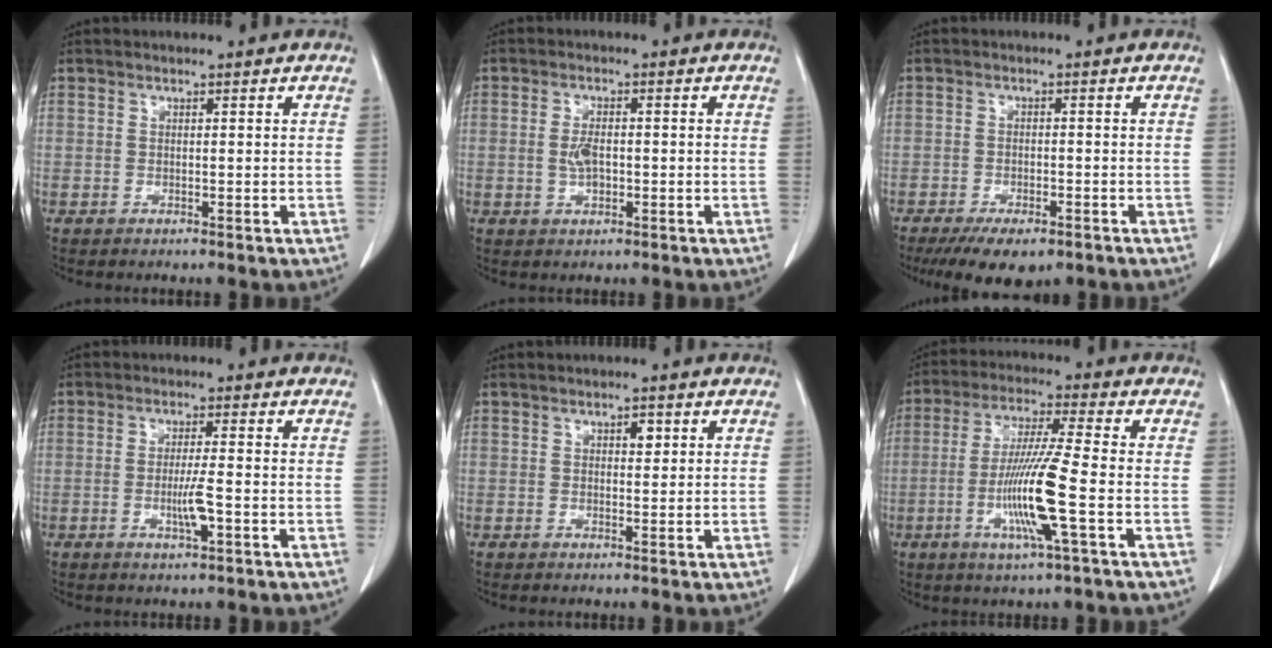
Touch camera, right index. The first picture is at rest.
{"total": 3.2, "force": [-0.4, 1.3, 2.8], "torque": [-0.058, 0.001, -0.007]}
{"total": 8.2, "force": [-5.8, 3.1, 4.8], "torque": [-0.069, -0.009, -0.085]}
{"total": 3.9, "force": [-1.1, -0.1, 3.7], "torque": [-0.070, -0.006, -0.020]}
{"total": 1.6, "force": [0.7, 0.8, 1.3], "torque": [-0.017, 0.000, 0.010]}
{"total": 11.6, "force": [-3.1, -0.9, 11.2], "torque": [-0.223, -0.016, -0.065]}